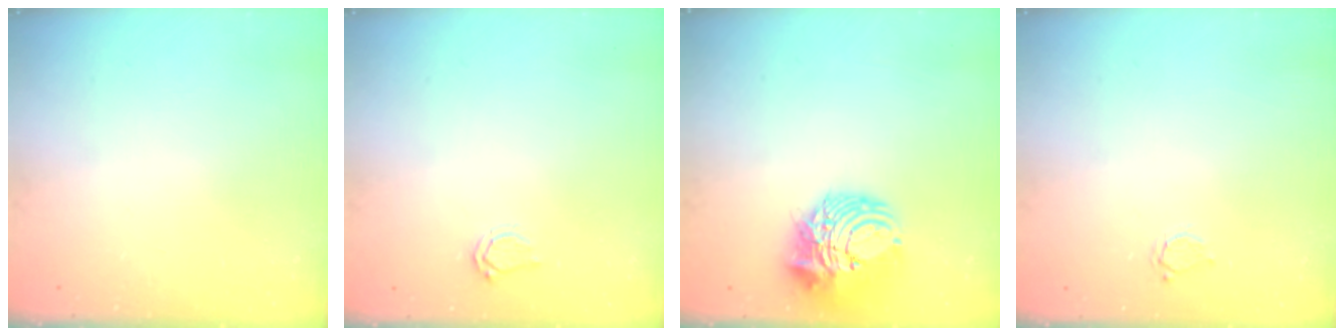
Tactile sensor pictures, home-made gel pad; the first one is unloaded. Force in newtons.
{"total": 3.8, "press": 3.8, "slide": 0.5}
{"total": 11.5, "press": 11.3, "slide": 1.7}
{"total": 2.8, "press": 2.8, "slide": 0.4}